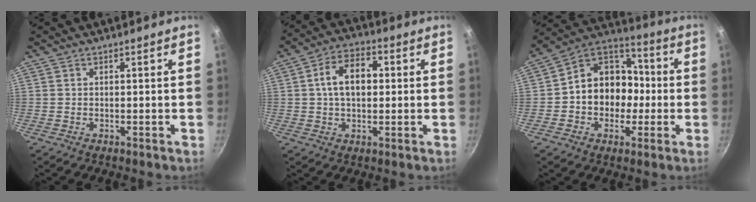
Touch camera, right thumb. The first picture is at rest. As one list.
[{"total": 9.9, "force": [1.1, 6.4, 7.6], "torque": [-0.102, 0.022, 0.010]}, {"total": 15.0, "force": [-1.6, 12.4, 8.2], "torque": [-0.084, 0.048, -0.040]}]